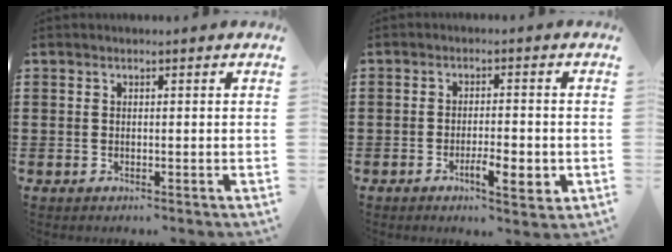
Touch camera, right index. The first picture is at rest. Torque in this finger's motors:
{"motor_torque": [0.21, 0.05, 0.39, 0.03]}